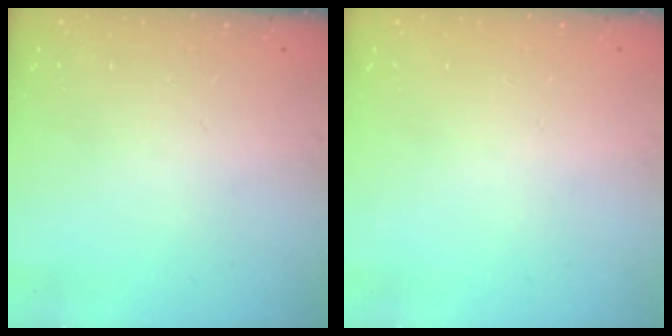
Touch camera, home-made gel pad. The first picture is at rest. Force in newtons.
{"total": 0.0}